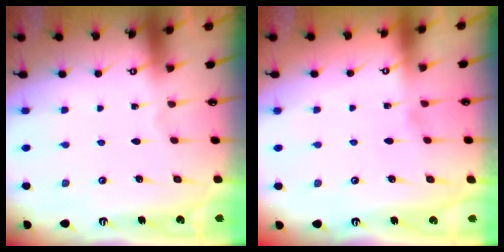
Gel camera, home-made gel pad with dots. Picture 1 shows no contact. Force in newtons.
{"total": 3.8, "press": 3.8, "slide": 0.4}